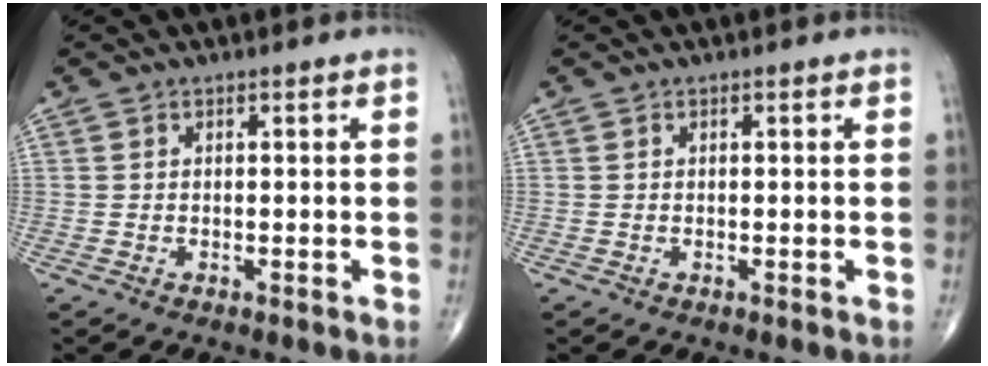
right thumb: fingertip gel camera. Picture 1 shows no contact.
{"total": 0.0}